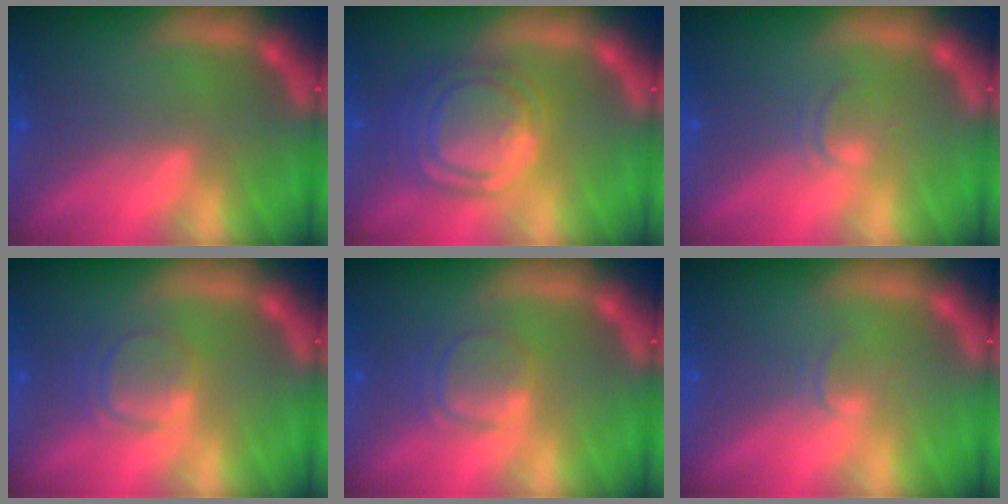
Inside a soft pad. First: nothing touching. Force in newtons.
{"total": 8.0}
{"total": 1.4}
{"total": 3.0}
{"total": 3.0}
{"total": 1.0}